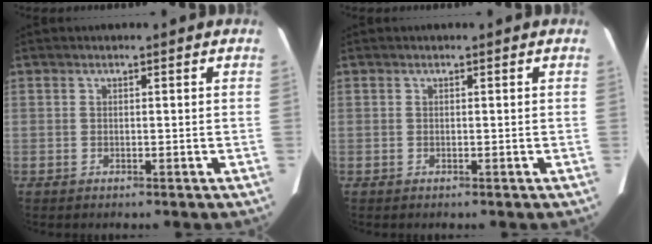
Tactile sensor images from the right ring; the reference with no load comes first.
{"total": 0.0}